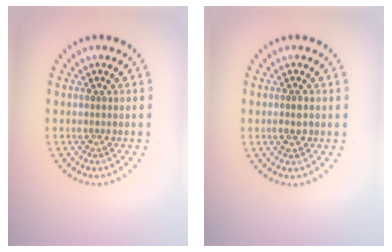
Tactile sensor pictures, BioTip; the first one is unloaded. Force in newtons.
{"total": 1.3, "press": 1.2, "slide": 0.3}